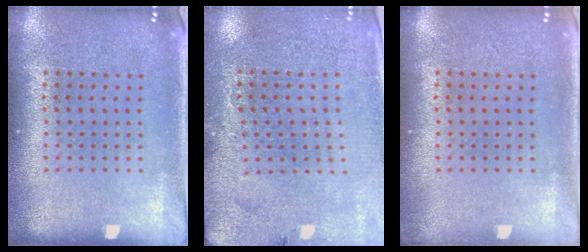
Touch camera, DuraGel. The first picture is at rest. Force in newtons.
{"total": 2.9, "press": 2.8, "slide": 0.4}
{"total": 0.8, "press": 0.7, "slide": 0.4}